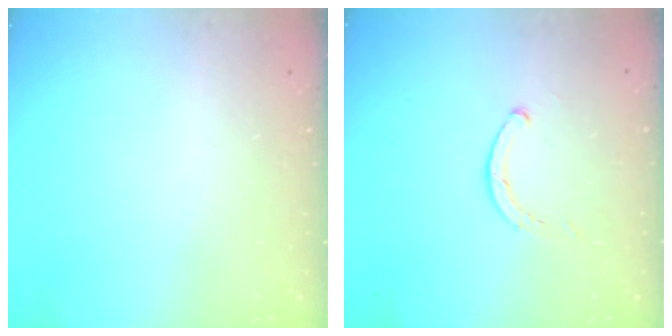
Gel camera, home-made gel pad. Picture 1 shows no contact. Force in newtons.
{"total": 1.9, "press": 1.8, "slide": 0.3}